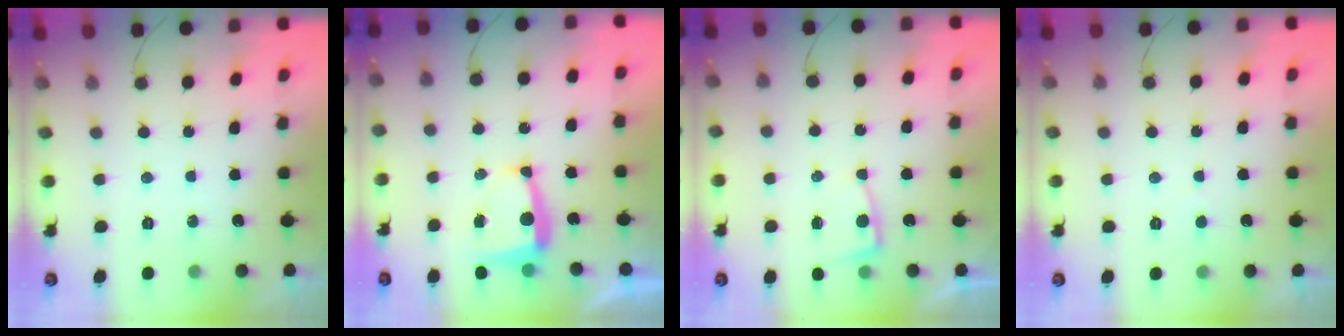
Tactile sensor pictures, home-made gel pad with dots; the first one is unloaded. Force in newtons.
{"total": 5.9, "press": 5.9, "slide": 0.2}
{"total": 5.2, "press": 5.2, "slide": 0.5}
{"total": 1.9, "press": 1.9, "slide": 0.3}